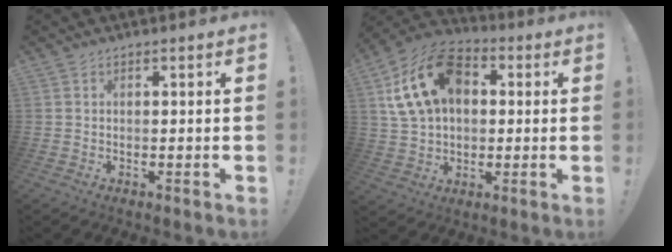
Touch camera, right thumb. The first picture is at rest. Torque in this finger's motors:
{"motor_torque": [0.29, 0.68, 1.26, 0.17, 0.30]}